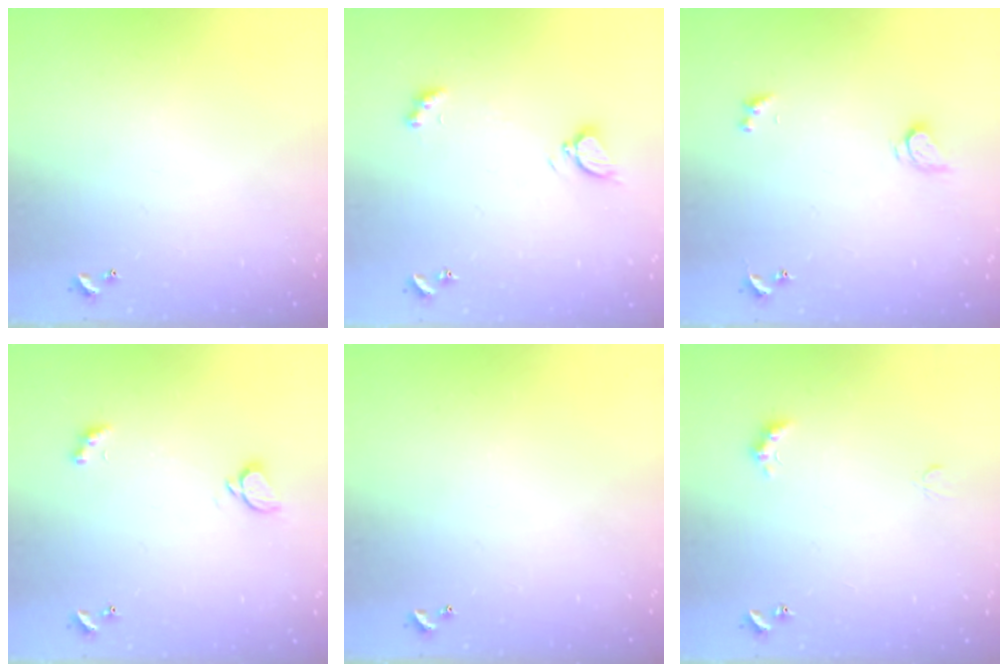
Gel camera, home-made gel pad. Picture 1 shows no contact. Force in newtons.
{"total": 3.6, "press": 3.5, "slide": 0.7}
{"total": 2.6, "press": 2.6, "slide": 0.2}
{"total": 1.8, "press": 1.6, "slide": 0.8}
{"total": 0.0}
{"total": 2.8, "press": 2.7, "slide": 0.6}